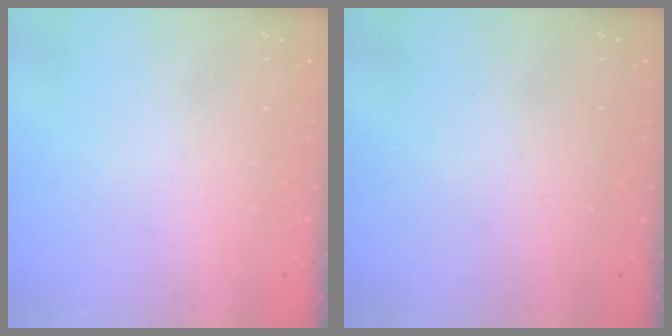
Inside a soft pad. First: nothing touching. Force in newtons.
{"total": 0.0}